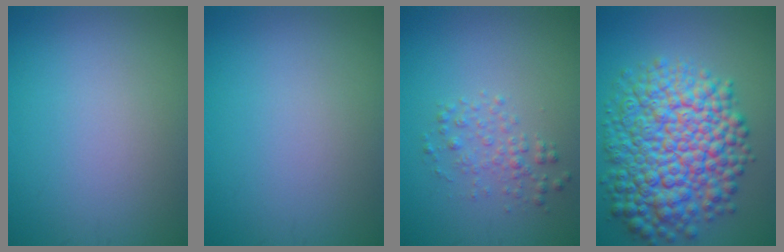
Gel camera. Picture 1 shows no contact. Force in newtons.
{"total": 0.0}
{"total": 2.0, "press": 2.0, "slide": 0.0}
{"total": 12.2, "press": 12.2, "slide": 0.3}